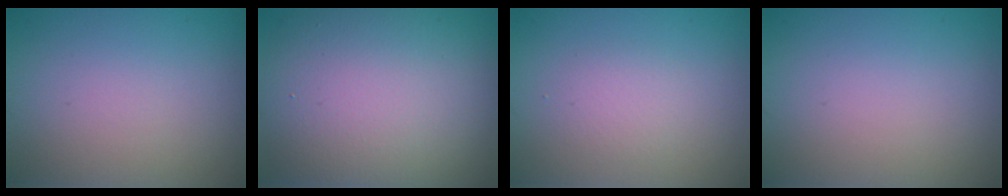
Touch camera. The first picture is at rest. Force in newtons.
{"total": 12.1, "press": 12.1, "slide": 0.4}
{"total": 1.4, "press": 1.4, "slide": 0.0}
{"total": 0.0}